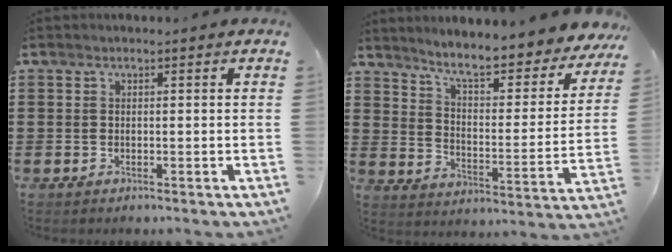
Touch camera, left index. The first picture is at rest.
{"total": 6.9, "force": [6.1, 0.1, 3.3], "torque": [-0.079, -0.050, 0.097]}